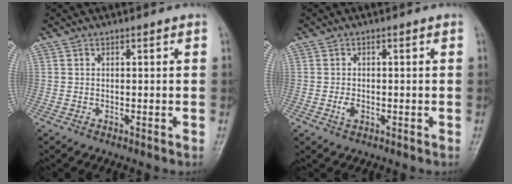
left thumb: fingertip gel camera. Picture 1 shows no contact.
{"total": 1.9, "force": [-0.5, 1.3, 1.3], "torque": [-0.025, -0.001, -0.010]}